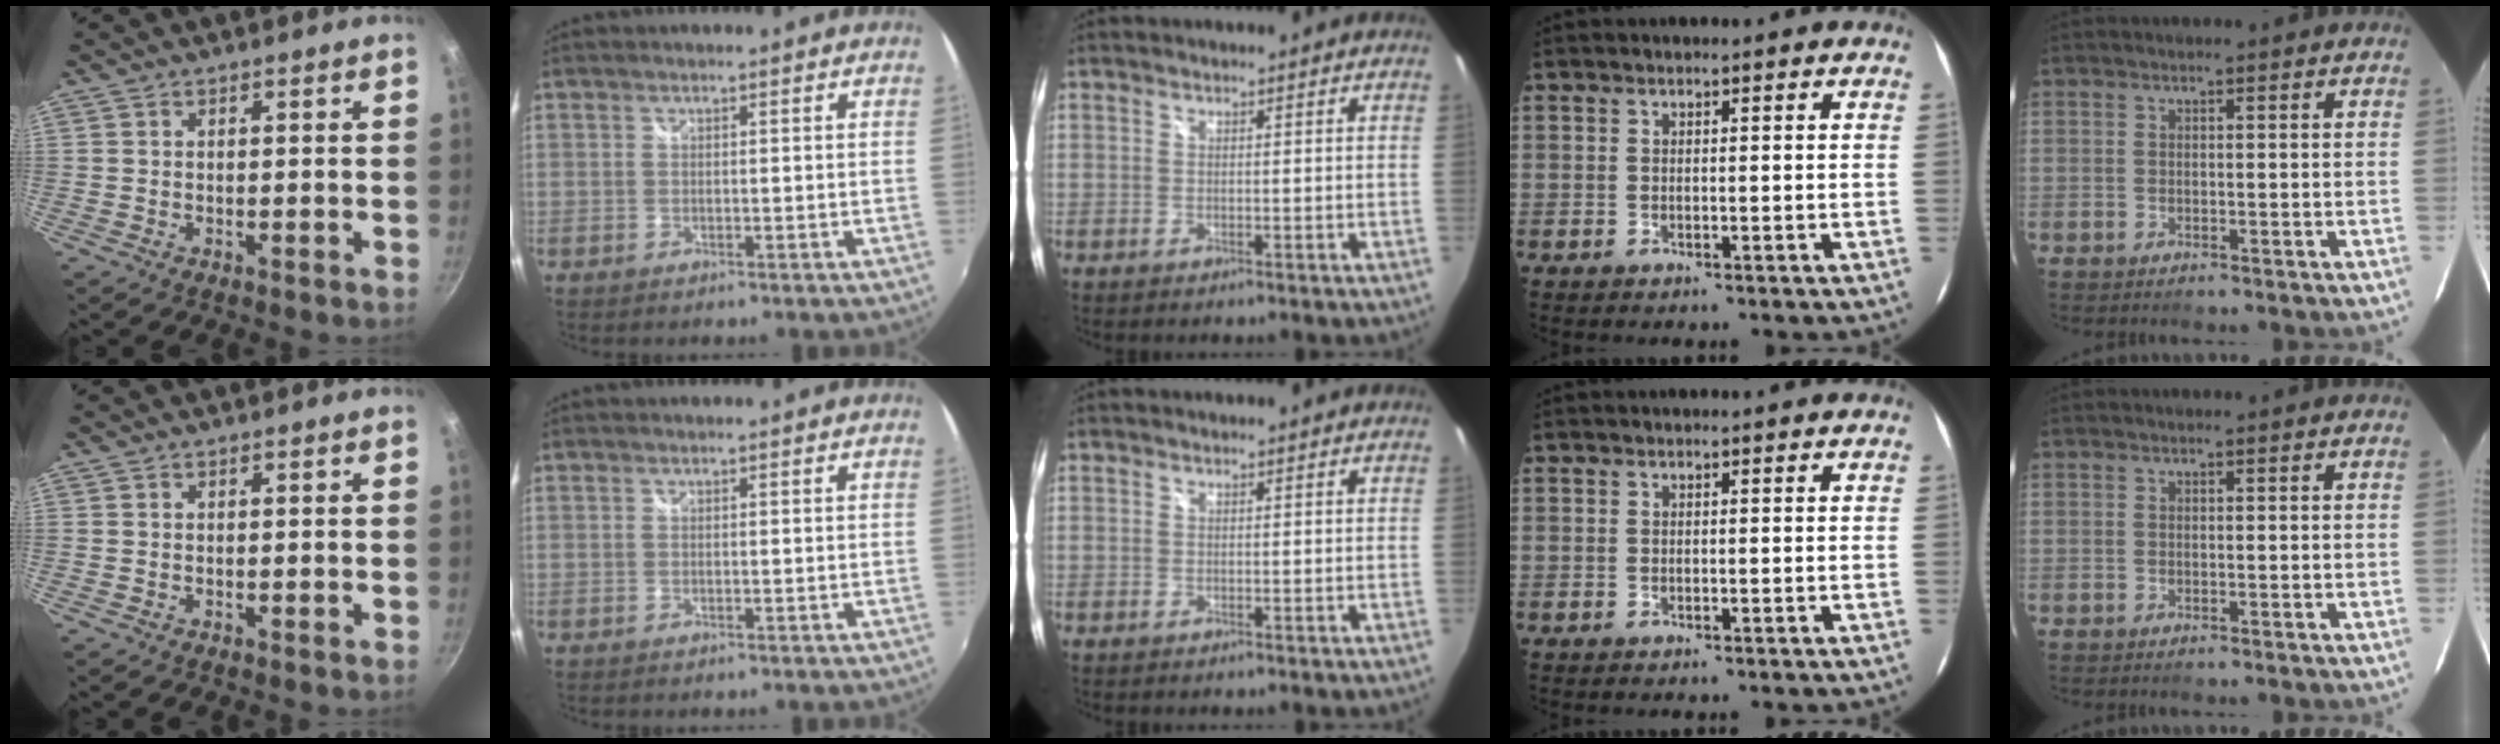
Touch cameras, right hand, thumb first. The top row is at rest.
{}